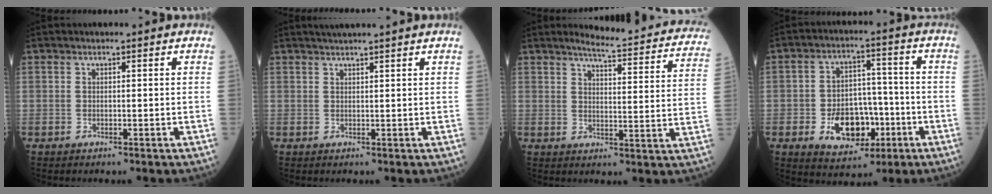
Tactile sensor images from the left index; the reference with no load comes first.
{"total": 3.7, "force": [3.2, -0.7, 1.7], "torque": [-0.019, 0.020, 0.050]}
{"total": 18.1, "force": [16.6, 1.9, 6.9], "torque": [-0.077, -0.059, 0.181]}
{"total": 10.3, "force": [-3.8, 6.7, 6.9], "torque": [-0.120, 0.014, -0.054]}